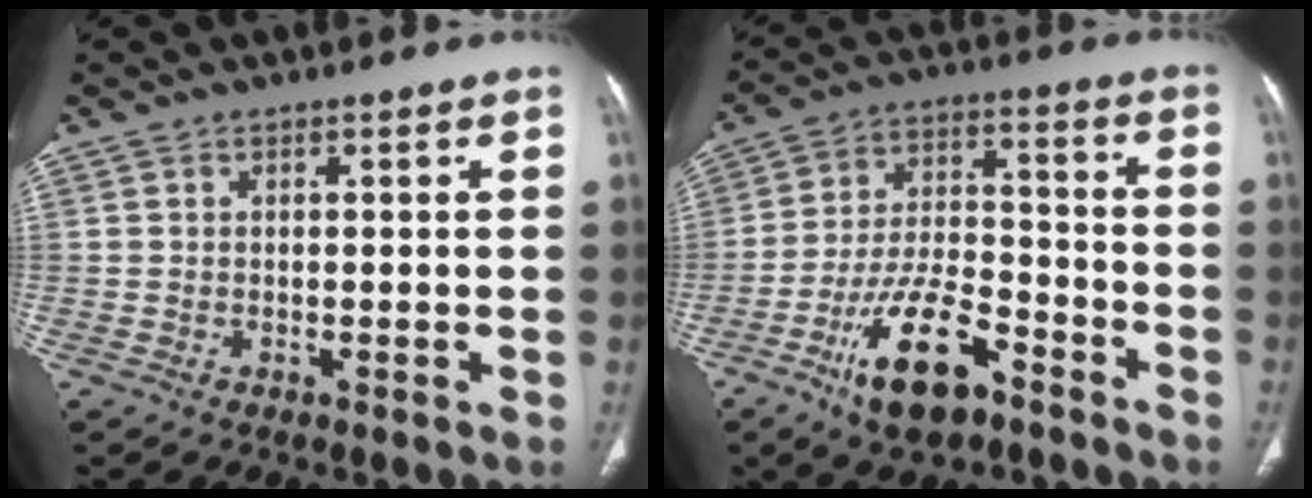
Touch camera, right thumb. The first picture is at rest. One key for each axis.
{"total": 14.4, "fx": -8.5, "fy": 6.2, "fz": 9.9, "tx": -0.169, "ty": 0.055, "tz": -0.148}